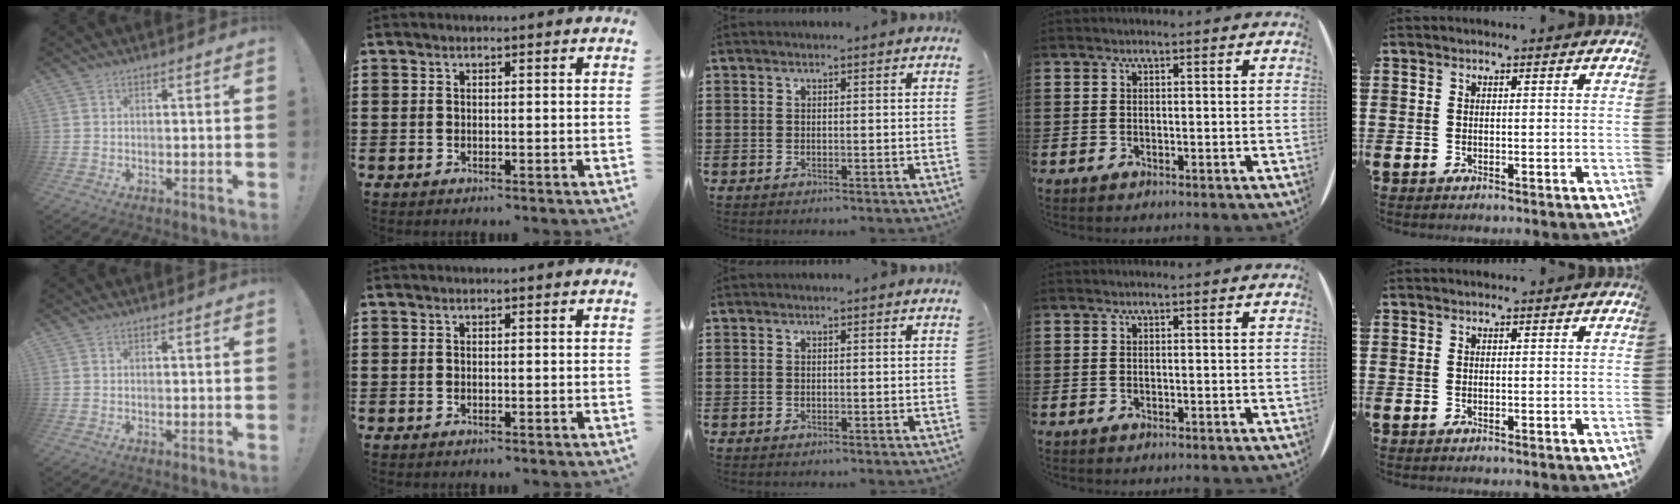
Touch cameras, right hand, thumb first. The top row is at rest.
{}